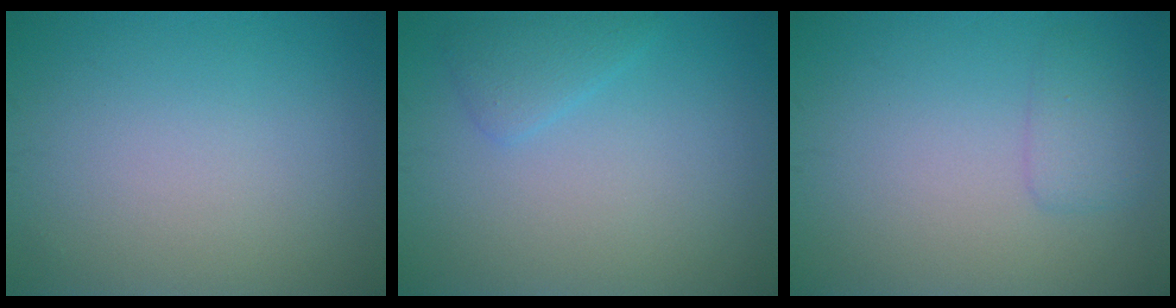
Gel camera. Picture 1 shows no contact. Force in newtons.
{"total": 1.7, "press": 1.7, "slide": 0.0}
{"total": 1.7, "press": 1.7, "slide": 0.1}